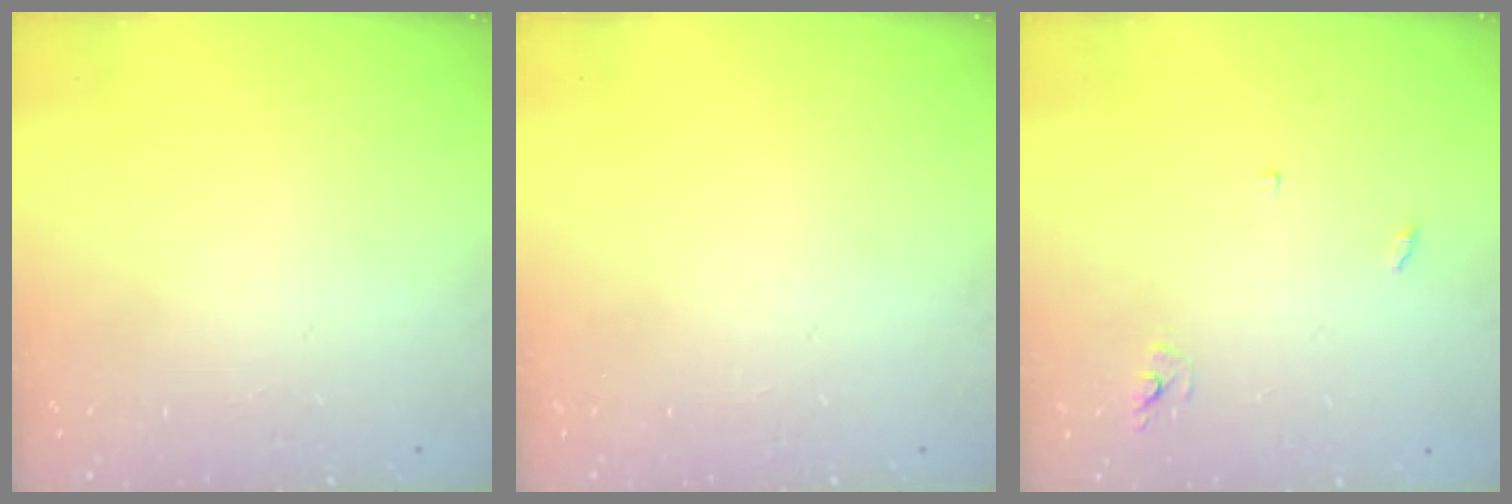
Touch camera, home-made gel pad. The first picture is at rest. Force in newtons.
{"total": 0.0}
{"total": 2.4, "press": 2.4, "slide": 0.2}